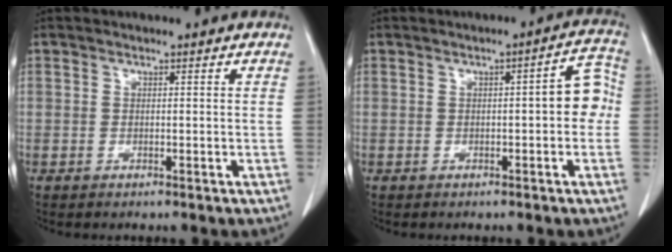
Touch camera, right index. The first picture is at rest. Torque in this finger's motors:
{"motor_torque": [0.54, -0.09, 0.25, 0.05]}